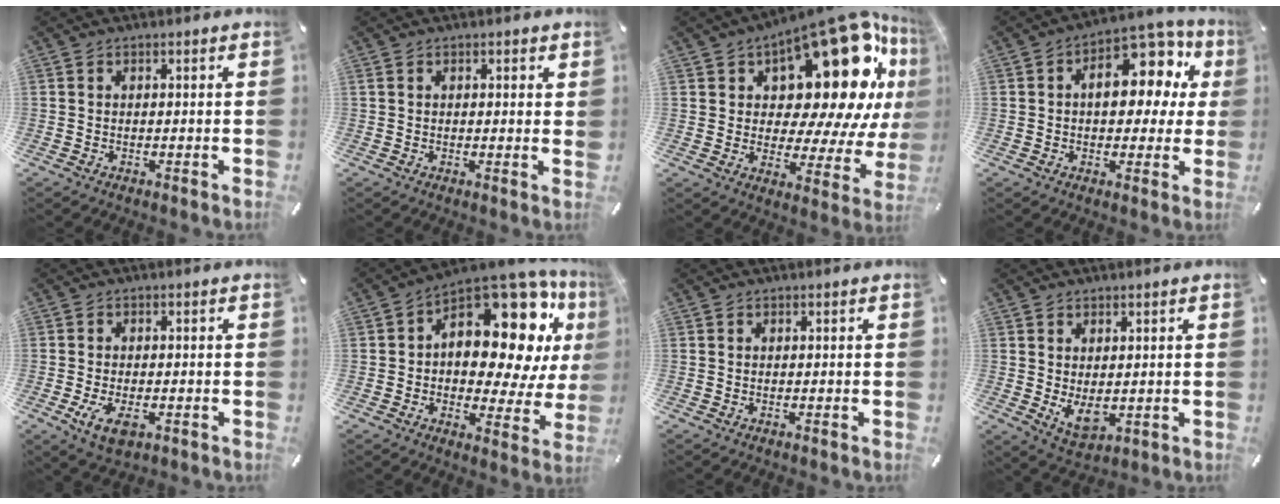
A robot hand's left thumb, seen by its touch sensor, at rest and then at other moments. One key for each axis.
{"total": 1.1, "fx": 0.4, "fy": 0.6, "fz": 0.8, "tx": -0.008, "ty": -0.001, "tz": 0.006}
{"total": 25.8, "fx": 13.6, "fy": 11.8, "fz": 18.5, "tx": -0.244, "ty": -0.117, "tz": 0.231}
{"total": 14.2, "fx": 3.8, "fy": 8.6, "fz": 10.7, "tx": -0.140, "ty": -0.023, "tz": 0.063}
{"total": 5.2, "fx": -1.8, "fy": 3.0, "fz": 3.8, "tx": -0.079, "ty": -0.002, "tz": -0.036}
{"total": 20.0, "fx": 8.4, "fy": 10.6, "fz": 14.6, "tx": -0.197, "ty": -0.080, "tz": 0.137}
{"total": 0.0}
{"total": 5.9, "fx": 0.3, "fy": 4.1, "fz": 4.2, "tx": -0.069, "ty": -0.011, "tz": 0.006}